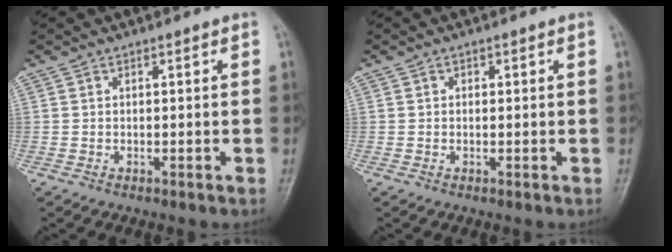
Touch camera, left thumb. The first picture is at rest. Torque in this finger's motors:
{"motor_torque": [0.18, 0.03, -0.39, 0.00, -0.02]}